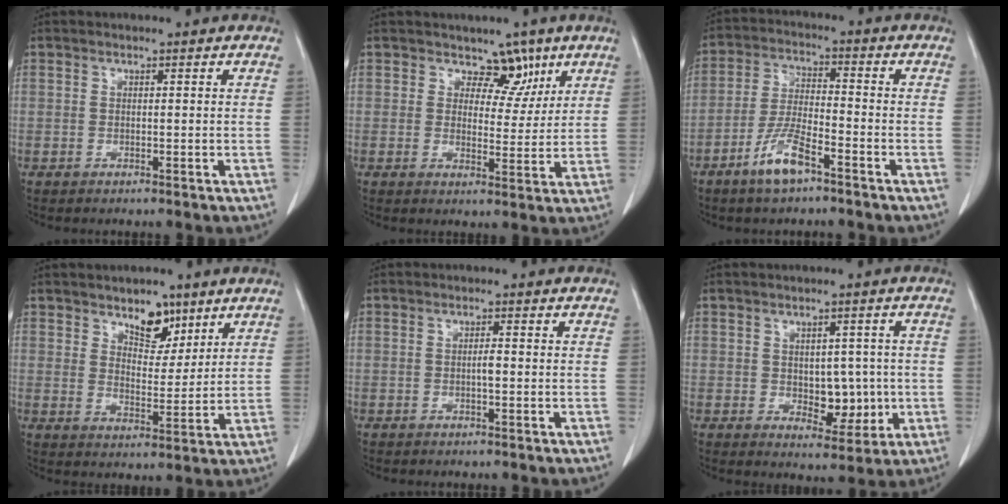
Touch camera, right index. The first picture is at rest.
{"total": 4.8, "force": [3.2, 3.3, 1.4], "torque": [0.001, -0.004, 0.047]}
{"total": 7.4, "force": [-4.7, 1.6, 5.5], "torque": [-0.118, -0.005, -0.088]}
{"total": 6.3, "force": [4.2, 3.2, 3.3], "torque": [-0.044, -0.002, 0.072]}
{"total": 1.4, "force": [-0.2, 0.2, 1.4], "torque": [-0.025, 0.002, -0.005]}
{"total": 6.2, "force": [-0.4, 3.7, 4.9], "torque": [-0.055, 0.002, 0.004]}